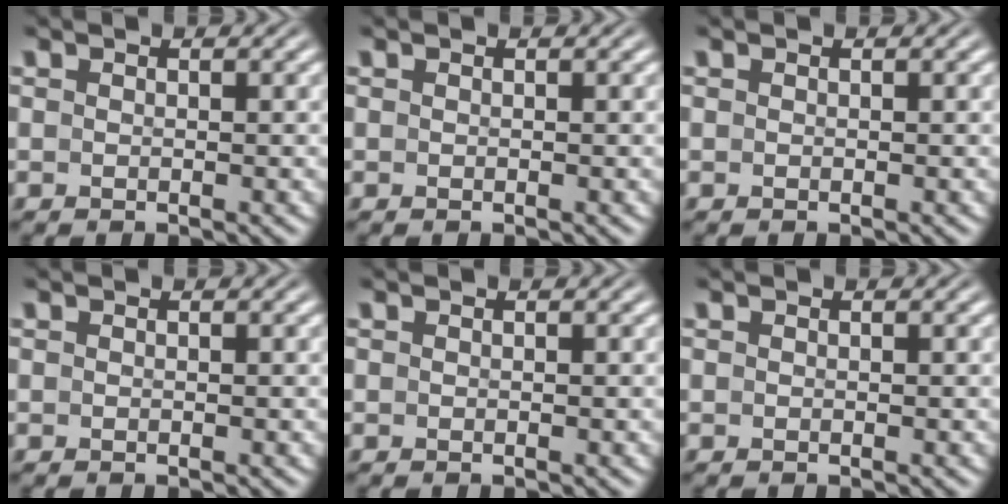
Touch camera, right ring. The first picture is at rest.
{"total": 0.0}
{"total": 0.0}
{"total": 0.0}
{"total": 1.2, "force": [-0.3, -1.1, -0.4], "torque": [0.014, -0.011, 0.005]}
{"total": 0.0}